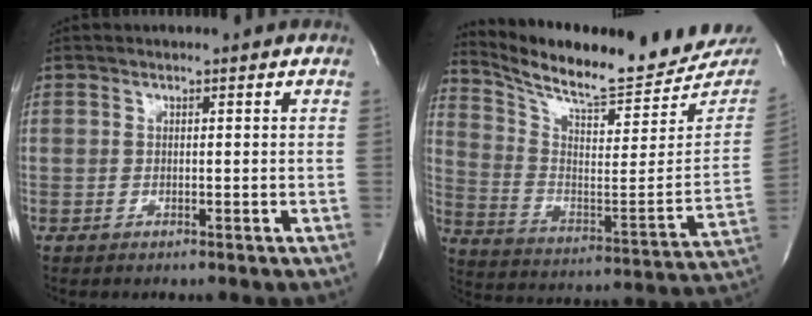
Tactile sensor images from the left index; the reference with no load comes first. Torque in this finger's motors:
{"motor_torque": [-0.13, -0.14, 0.17, 0.04]}